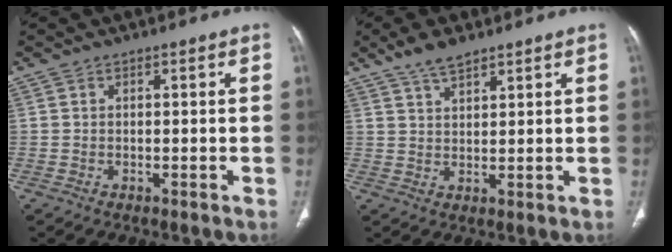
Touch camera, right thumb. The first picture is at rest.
{"total": 5.3, "force": [4.0, 1.8, 2.9], "torque": [-0.049, -0.015, 0.079]}